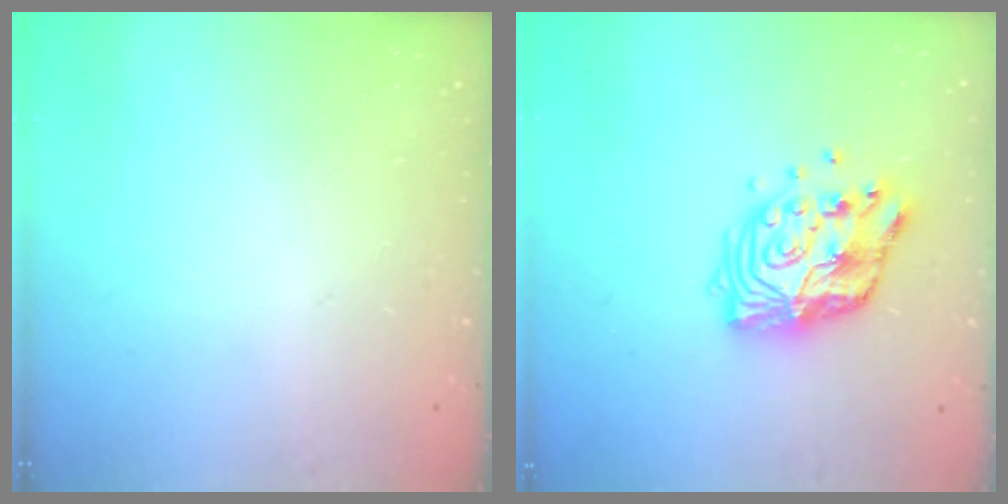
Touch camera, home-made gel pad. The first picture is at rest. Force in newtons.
{"total": 13.3, "press": 13.2, "slide": 1.1}